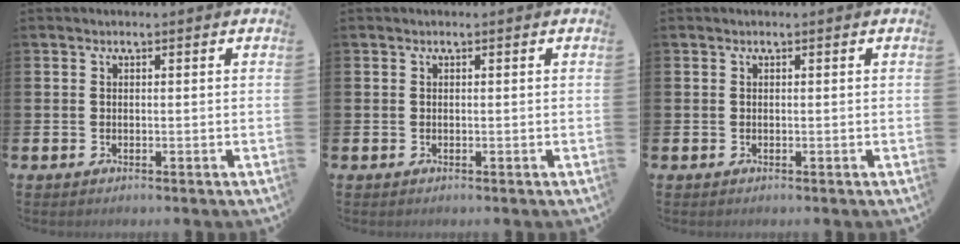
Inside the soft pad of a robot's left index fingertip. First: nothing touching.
{"total": 0.0}
{"total": 0.0}